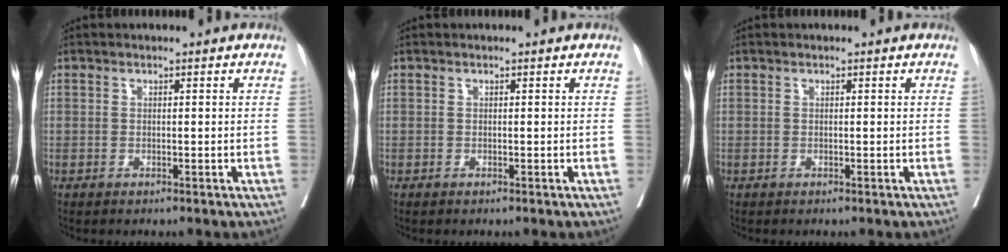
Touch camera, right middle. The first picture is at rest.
{"total": 0.0}
{"total": 0.0}